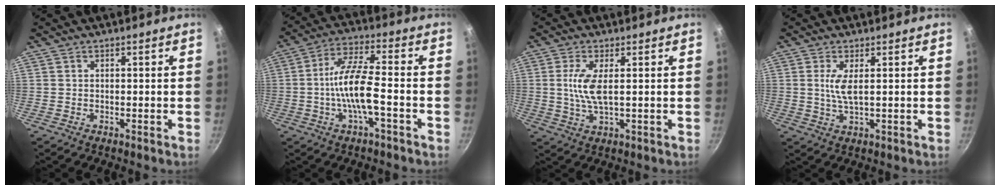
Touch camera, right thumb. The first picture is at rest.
{"total": 10.2, "force": [-2.8, 2.7, 9.5], "torque": [-0.184, 0.031, -0.062]}
{"total": 6.2, "force": [0.8, 1.9, 5.8], "torque": [-0.129, -0.002, 0.016]}
{"total": 4.0, "force": [0.8, 1.0, 3.8], "torque": [-0.084, -0.006, 0.018]}